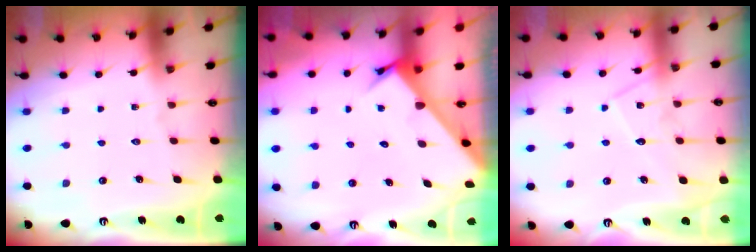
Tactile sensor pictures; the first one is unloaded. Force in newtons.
{"total": 3.4, "press": 3.4, "slide": 0.2}
{"total": 9.5, "press": 9.5, "slide": 0.6}